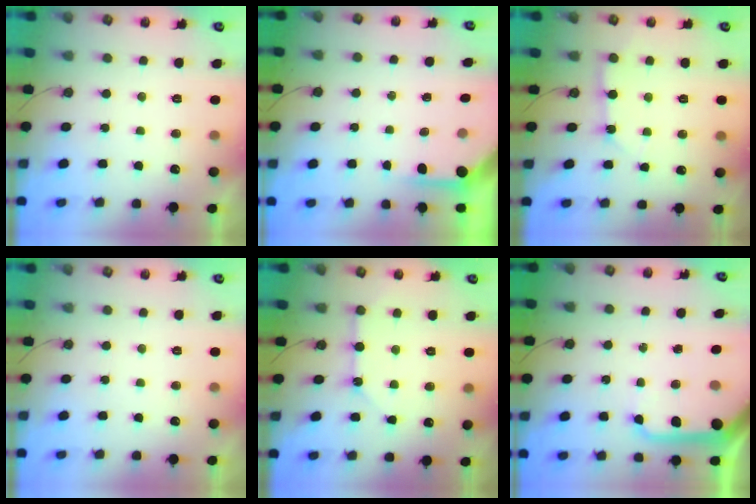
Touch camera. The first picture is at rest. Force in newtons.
{"total": 4.0, "press": 4.0, "slide": 0.3}
{"total": 3.1, "press": 3.1, "slide": 0.2}
{"total": 0.0}
{"total": 5.8, "press": 5.8, "slide": 0.4}
{"total": 12.7, "press": 12.7, "slide": 1.4}